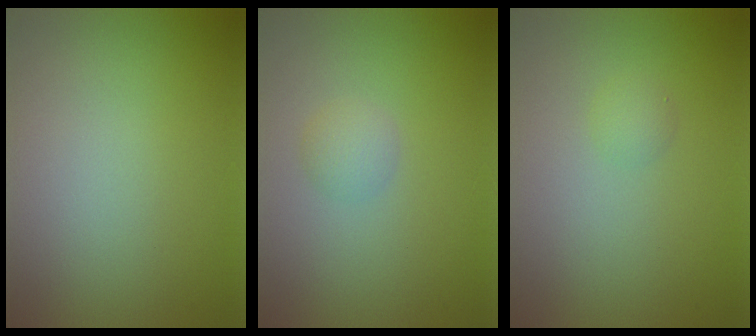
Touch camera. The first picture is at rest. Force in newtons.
{"total": 1.4, "press": 1.4, "slide": 0.1}
{"total": 1.1, "press": 1.1, "slide": 0.0}